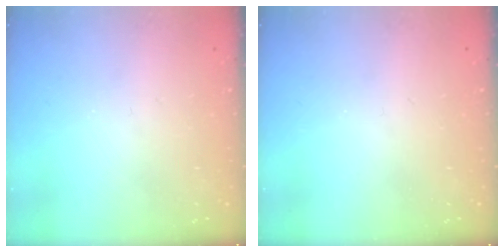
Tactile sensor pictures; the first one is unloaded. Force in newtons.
{"total": 0.0}